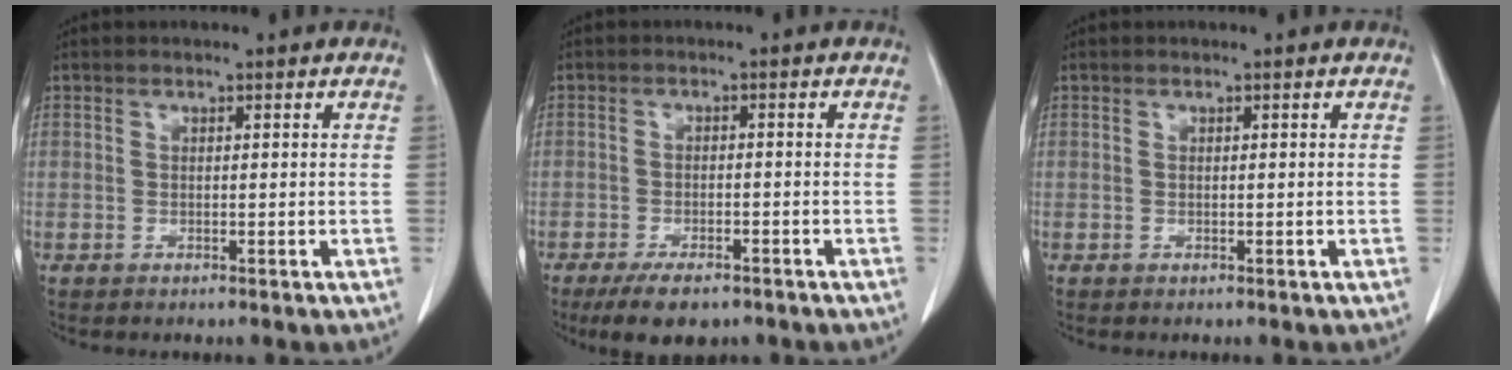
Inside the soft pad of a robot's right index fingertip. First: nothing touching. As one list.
[{"total": 6.4, "force": [-4.8, 2.3, 3.7], "torque": [-0.060, -0.007, -0.075]}, {"total": 0.0}]